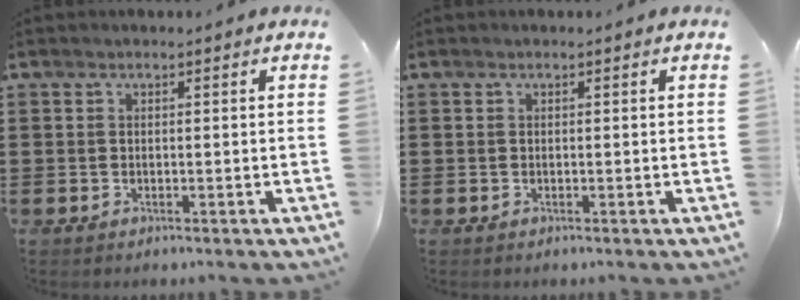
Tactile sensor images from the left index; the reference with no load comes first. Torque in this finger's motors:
{"motor_torque": [0.00, 0.00, 0.00, 0.00]}